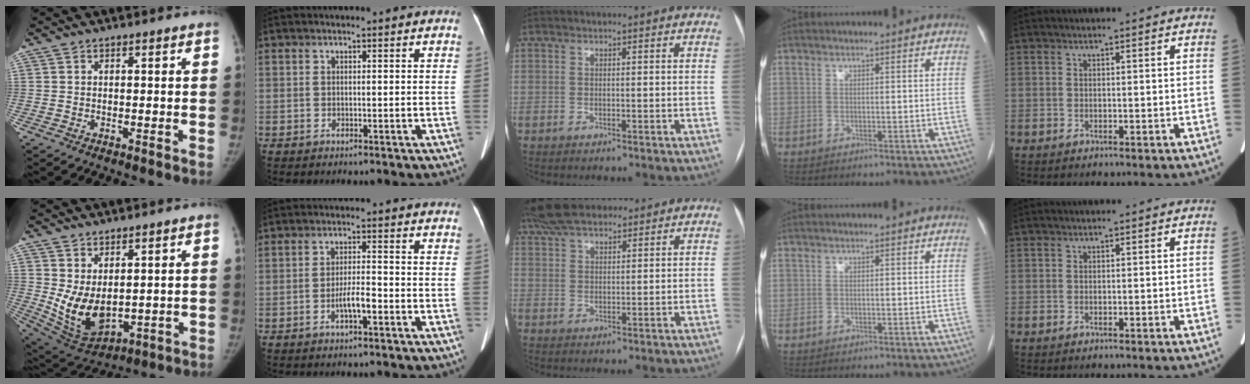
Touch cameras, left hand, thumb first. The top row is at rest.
{"thumb": {"total": 10.7, "force": [1.3, 6.2, 8.5], "torque": [-0.138, -0.026, 0.052]}, "index": {"total": 3.6, "force": [-1.7, 0.6, 3.2], "torque": [-0.059, 0.002, -0.030]}, "middle": {"total": 10.7, "force": [8.9, 3.5, 4.9], "torque": [-0.090, 0.044, 0.161]}}